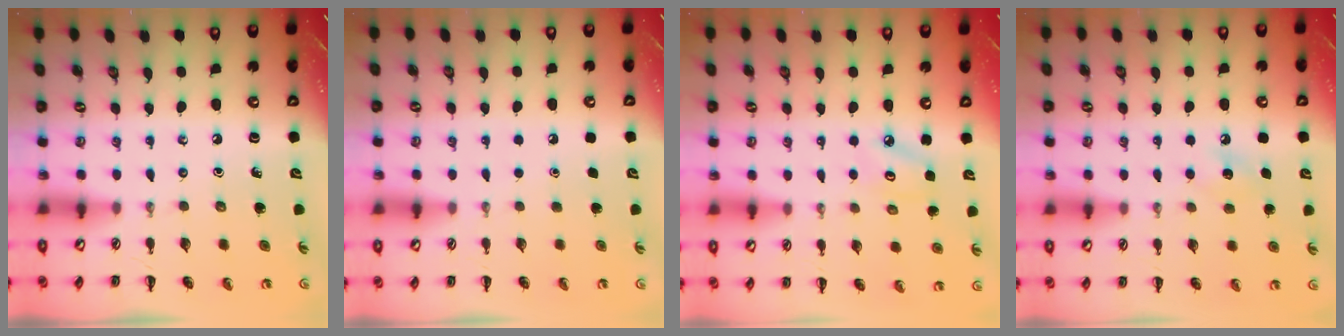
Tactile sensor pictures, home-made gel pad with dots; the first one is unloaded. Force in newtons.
{"total": 1.7, "press": 1.7, "slide": 0.1}
{"total": 4.8, "press": 4.6, "slide": 1.4}
{"total": 7.4, "press": 7.2, "slide": 2.0}